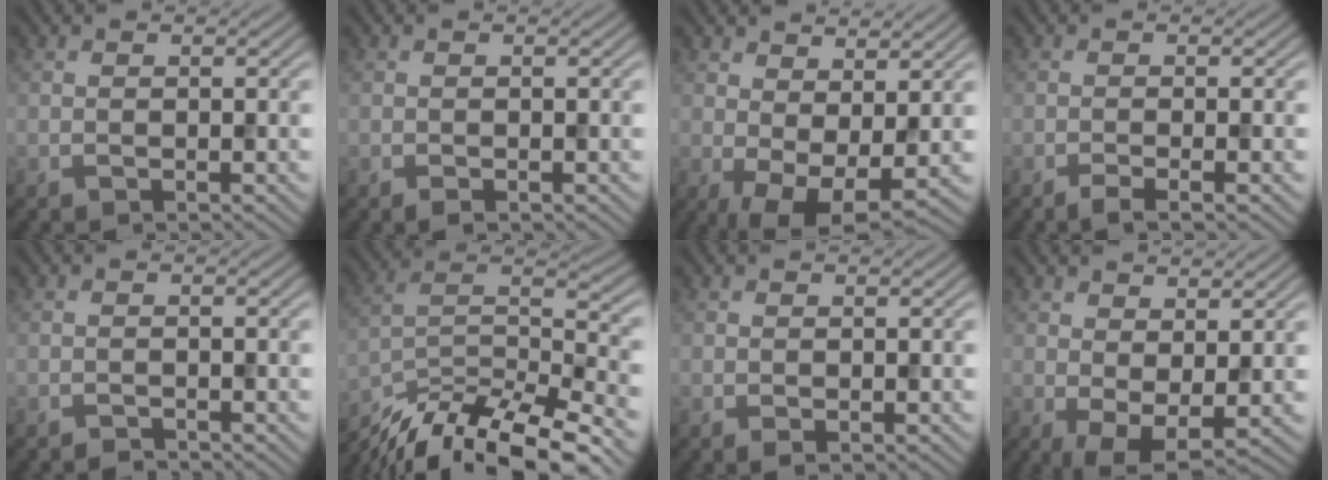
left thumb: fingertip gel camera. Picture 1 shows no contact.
{"total": 0.7, "force": [-0.4, 0.3, 0.5], "torque": [-0.010, -0.002, -0.006]}
{"total": 6.7, "force": [0.8, 3.0, 5.9], "torque": [-0.108, -0.005, 0.019]}
{"total": 2.2, "force": [-1.2, 0.3, 1.9], "torque": [-0.026, 0.005, -0.029]}
{"total": 0.7, "force": [-0.7, 0.0, 0.1], "torque": [-0.001, 0.002, -0.015]}
{"total": 14.5, "force": [-11.1, 4.2, 8.4], "torque": [-0.173, -0.008, -0.191]}
{"total": 0.6, "force": [-0.1, 0.3, 0.5], "torque": [-0.010, -0.002, -0.002]}
{"total": 4.5, "force": [1.1, 1.9, 4.0], "torque": [-0.077, -0.004, 0.020]}